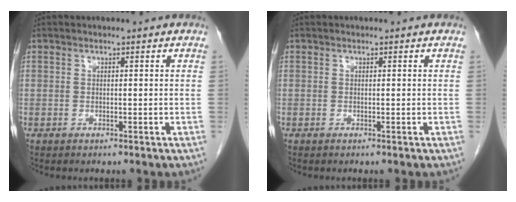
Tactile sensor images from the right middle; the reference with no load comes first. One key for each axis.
{"total": 0.0}